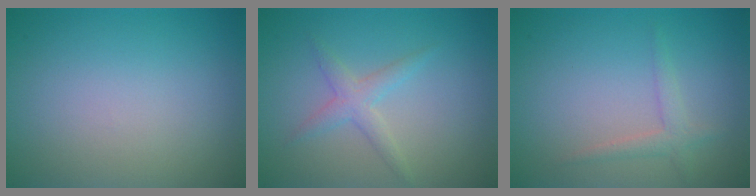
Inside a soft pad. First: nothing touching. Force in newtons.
{"total": 2.0, "press": 2.0, "slide": 0.1}
{"total": 1.6, "press": 1.6, "slide": 0.1}